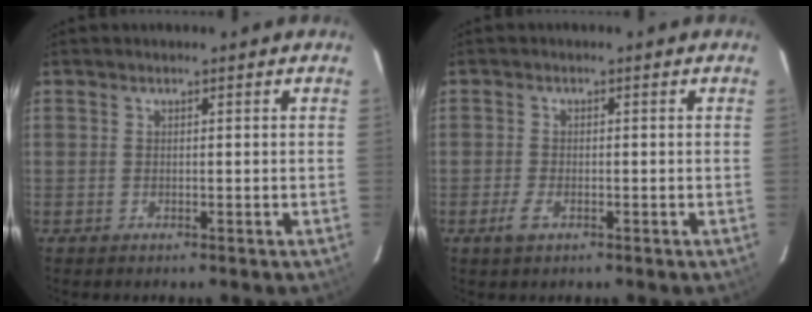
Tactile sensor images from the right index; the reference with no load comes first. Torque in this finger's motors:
{"motor_torque": [0.34, -0.29, 0.18, 0.04]}